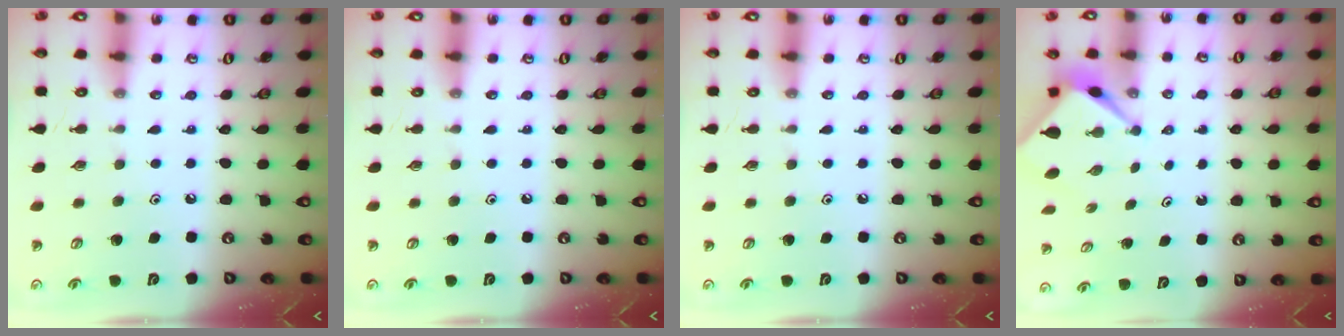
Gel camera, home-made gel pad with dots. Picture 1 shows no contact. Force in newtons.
{"total": 0.0}
{"total": 0.0}
{"total": 2.5, "press": 2.5, "slide": 0.2}